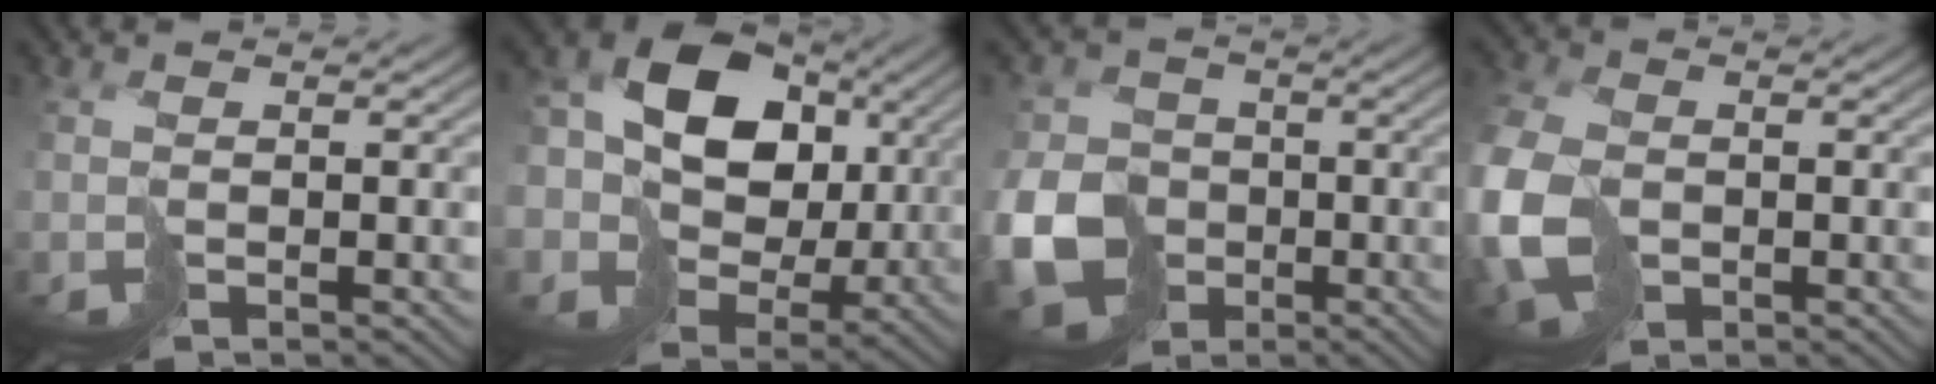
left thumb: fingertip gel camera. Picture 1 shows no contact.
{"total": 15.5, "force": [3.2, 12.9, 8.0], "torque": [-0.184, -0.001, 0.056]}
{"total": 9.8, "force": [-3.4, 8.1, 4.4], "torque": [-0.113, -0.031, -0.074]}
{"total": 11.2, "force": [-2.0, 8.5, 7.1], "torque": [-0.220, -0.038, -0.031]}